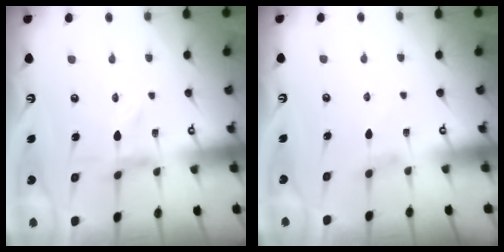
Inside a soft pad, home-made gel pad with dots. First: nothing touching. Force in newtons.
{"total": 1.4, "press": 1.4, "slide": 0.3}